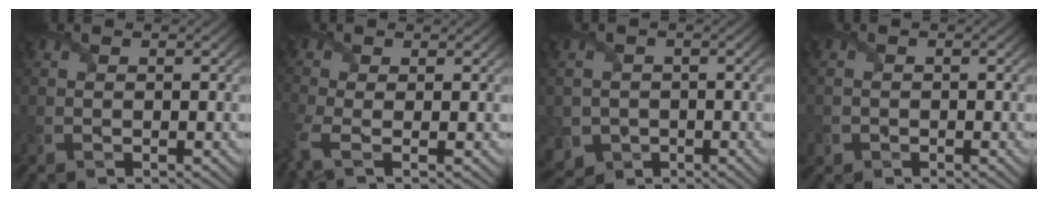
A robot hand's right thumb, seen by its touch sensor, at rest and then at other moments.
{"total": 3.6, "force": [-1.4, 1.4, 3.1], "torque": [-0.088, -0.011, -0.035]}
{"total": 5.0, "force": [-1.6, 4.5, 1.4], "torque": [-0.045, -0.020, -0.033]}
{"total": 1.4, "force": [-0.7, 1.3, 0.1], "torque": [0.004, -0.006, -0.016]}